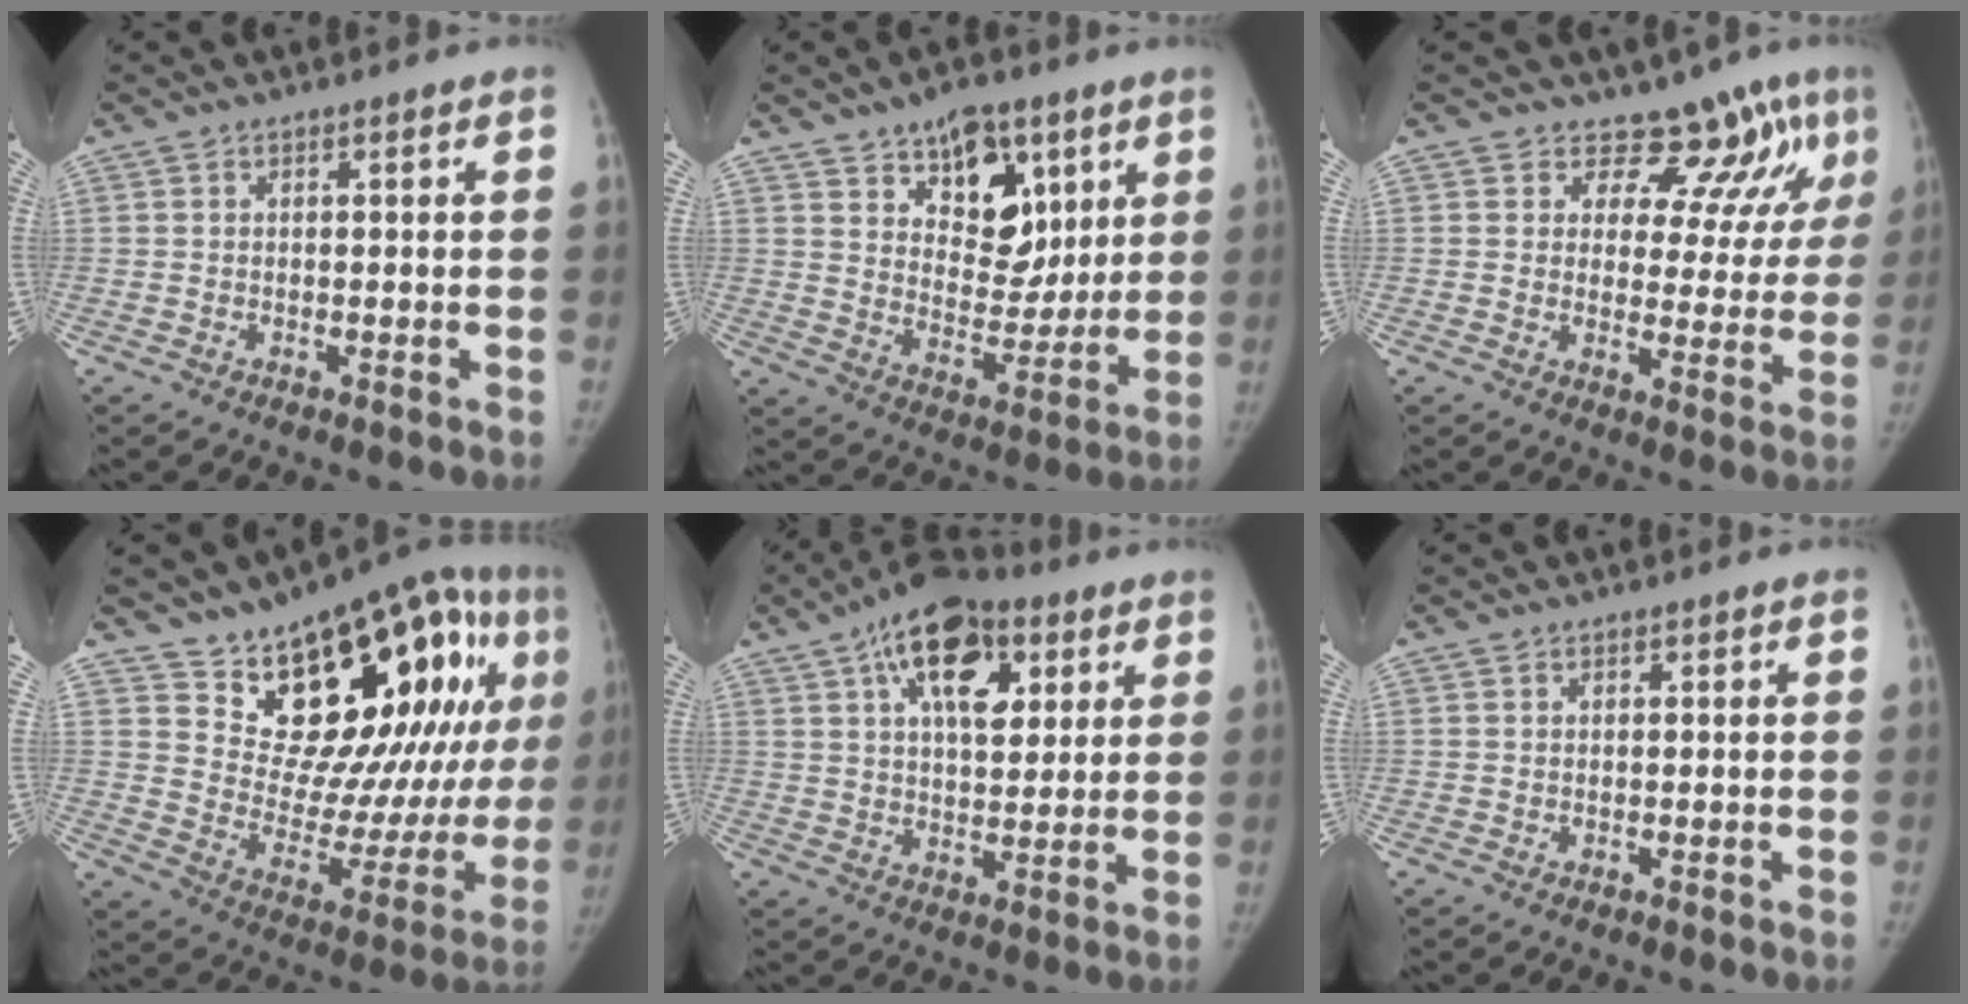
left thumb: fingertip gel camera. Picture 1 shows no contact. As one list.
[{"total": 14.7, "force": [7.8, 9.1, 8.6], "torque": [-0.078, -0.046, 0.132]}, {"total": 10.5, "force": [8.4, 5.5, 3.2], "torque": [0.005, -0.050, 0.090]}, {"total": 28.1, "force": [13.2, 12.5, 21.5], "torque": [-0.261, -0.039, 0.215]}, {"total": 16.5, "force": [7.3, 9.0, 11.7], "torque": [-0.150, -0.011, 0.111]}, {"total": 0.0}]